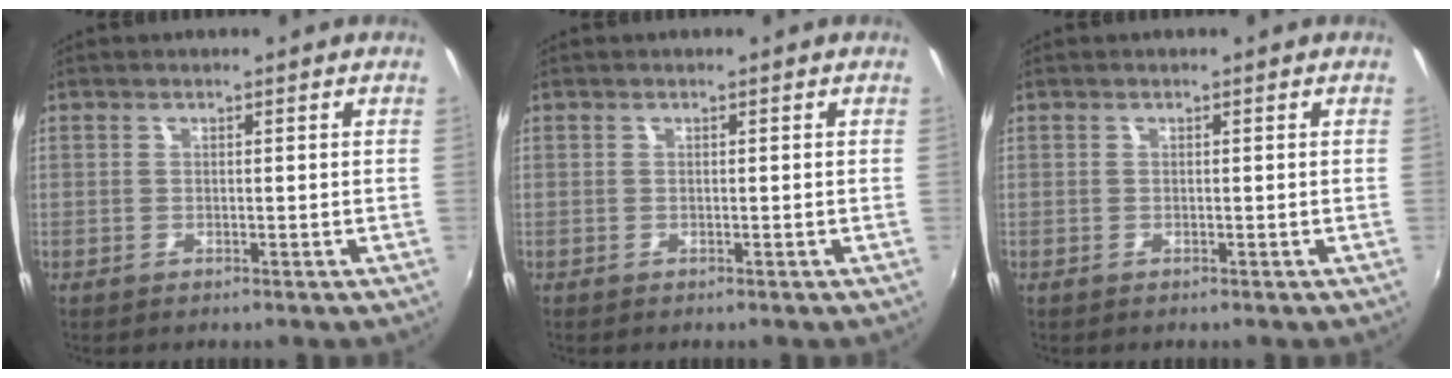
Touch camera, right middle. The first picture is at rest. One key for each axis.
{"total": 0.0}
{"total": 0.0}